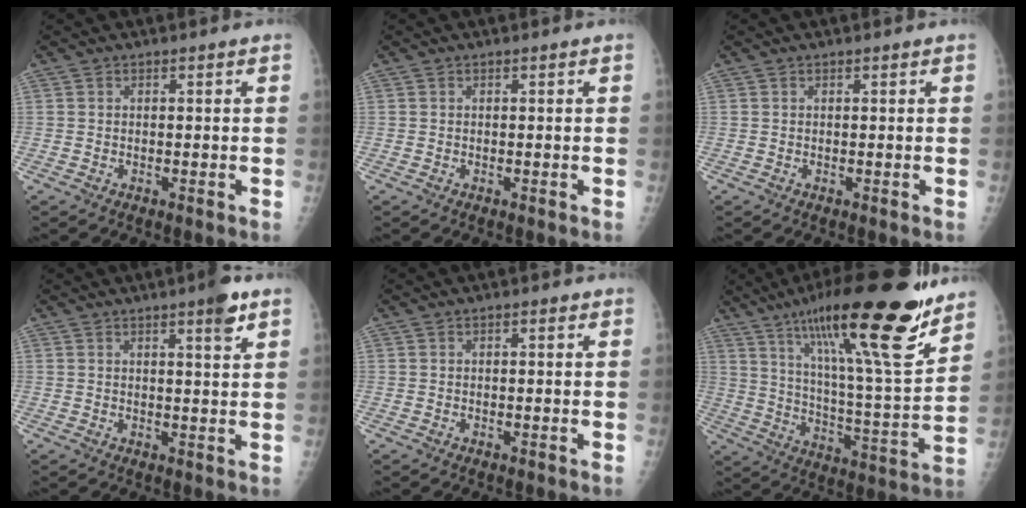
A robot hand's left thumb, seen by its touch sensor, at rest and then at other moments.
{"total": 0.0}
{"total": 0.0}
{"total": 4.5, "force": [2.8, 0.5, 3.5], "torque": [-0.045, -0.016, 0.037]}
{"total": 1.0, "force": [0.4, 0.4, 0.8], "torque": [-0.012, 0.001, 0.005]}
{"total": 26.8, "force": [17.3, 4.6, 19.9], "torque": [-0.304, -0.062, 0.284]}